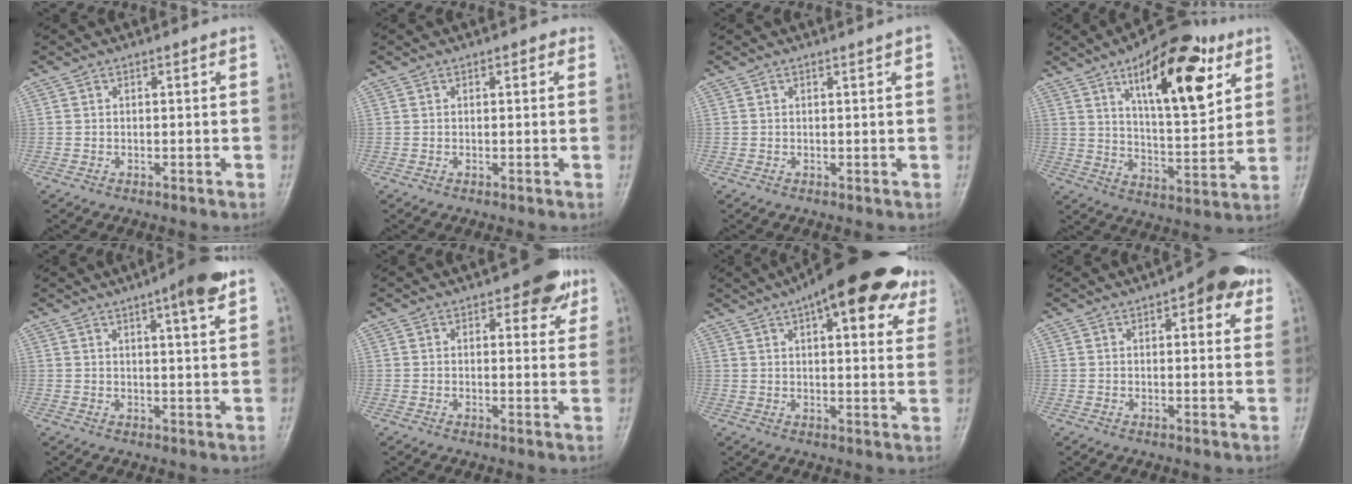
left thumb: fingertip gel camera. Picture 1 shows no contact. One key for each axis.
{"total": 1.3, "fx": 0.6, "fy": 0.7, "fz": 0.8, "tx": 0.001, "ty": 0.002, "tz": 0.003}
{"total": 2.1, "fx": 1.4, "fy": -0.2, "fz": 1.5, "tx": -0.015, "ty": 0.006, "tz": 0.017}
{"total": 20.3, "fx": 9.6, "fy": 7.8, "fz": 16.1, "tx": -0.200, "ty": -0.036, "tz": 0.151}
{"total": 7.6, "fx": 4.6, "fy": 1.1, "fz": 5.9, "tx": -0.073, "ty": -0.019, "tz": 0.062}
{"total": 6.5, "fx": 3.5, "fy": 3.0, "fz": 4.5, "tx": -0.025, "ty": -0.012, "tz": 0.037}
{"total": 21.2, "fx": 12.4, "fy": 7.9, "fz": 15.2, "tx": -0.182, "ty": -0.001, "tz": 0.159}
{"total": 8.7, "fx": 4.6, "fy": 3.9, "fz": 6.3, "tx": -0.041, "ty": -0.009, "tz": 0.049}